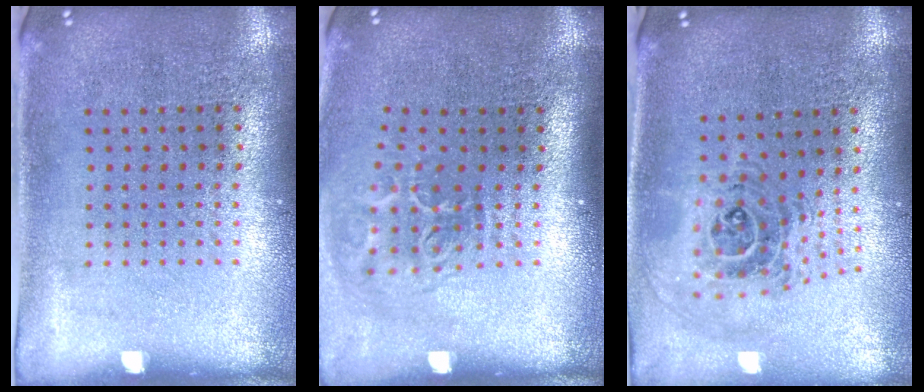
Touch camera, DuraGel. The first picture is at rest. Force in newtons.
{"total": 2.0, "press": 1.3, "slide": 1.5}
{"total": 1.2, "press": 1.1, "slide": 0.5}